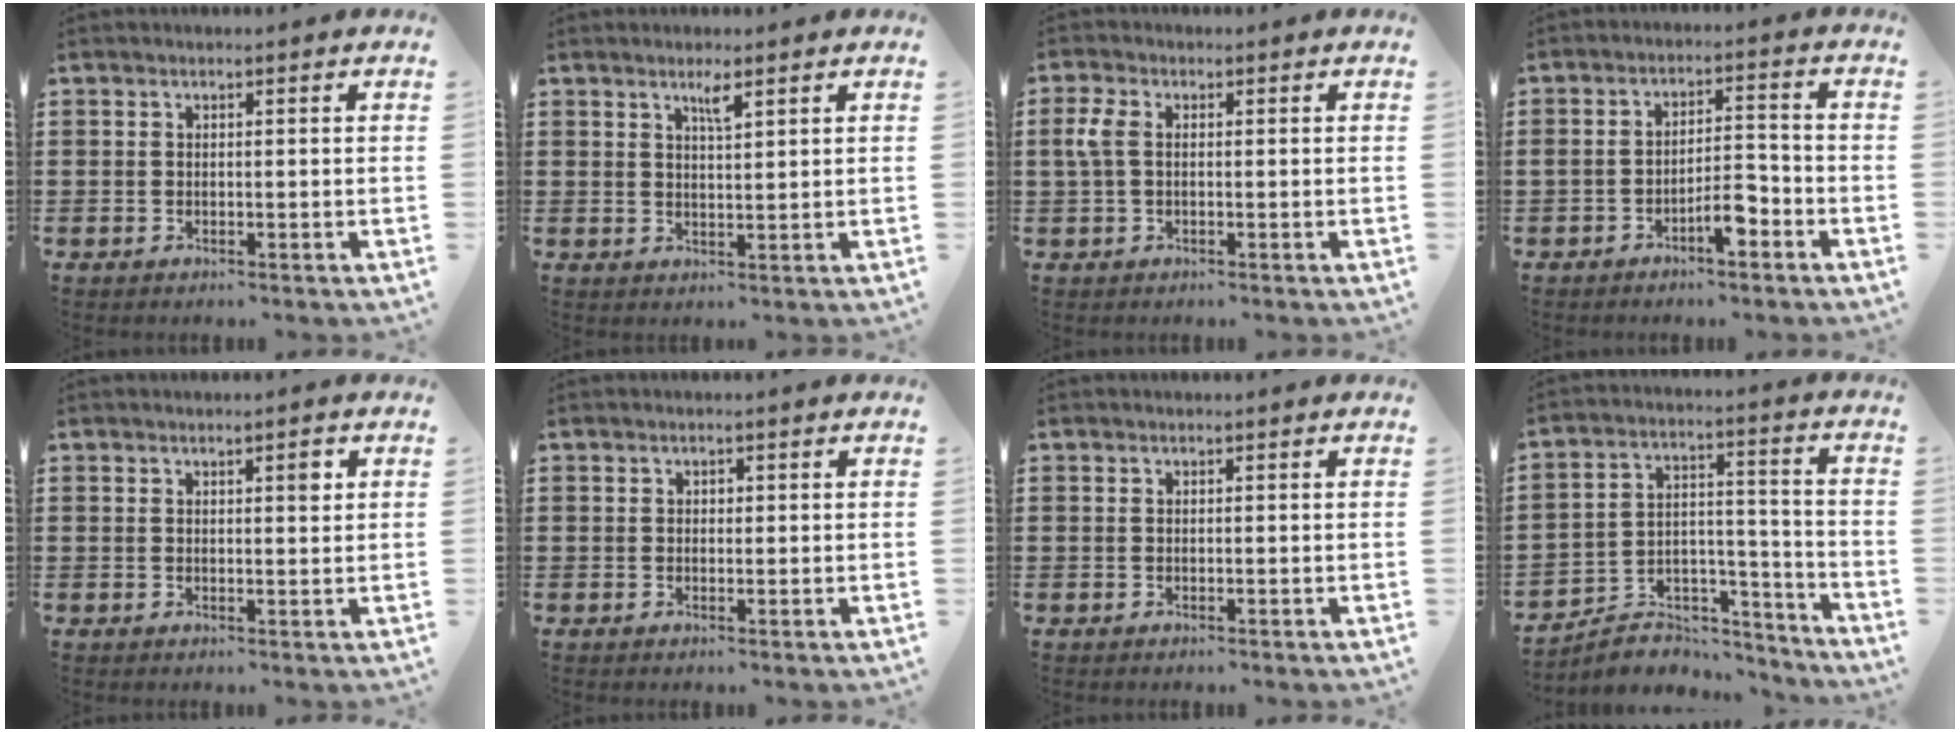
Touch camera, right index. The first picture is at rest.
{"total": 2.5, "force": [1.7, 0.4, 1.8], "torque": [-0.031, -0.001, 0.026]}
{"total": 3.3, "force": [0.1, 1.9, 2.7], "torque": [-0.080, -0.001, -0.006]}
{"total": 5.2, "force": [-3.2, 1.6, 3.9], "torque": [-0.069, 0.009, -0.059]}
{"total": 2.0, "force": [0.8, 0.6, 1.7], "torque": [-0.017, -0.001, 0.009]}
{"total": 0.6, "force": [0.1, 0.5, 0.3], "torque": [-0.007, 0.002, 0.003]}
{"total": 0.0}
{"total": 5.8, "force": [-5.1, 2.7, 0.7], "torque": [-0.015, 0.014, -0.099]}